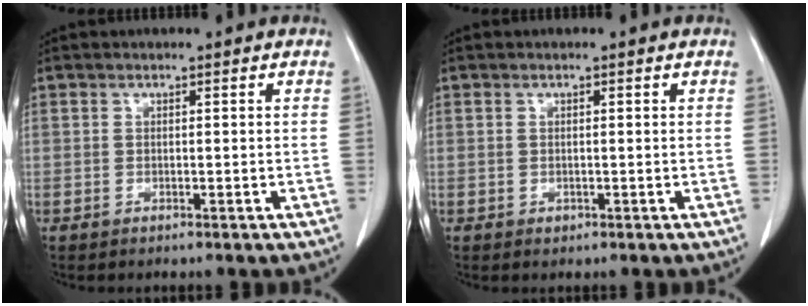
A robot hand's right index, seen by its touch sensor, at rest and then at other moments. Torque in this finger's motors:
{"motor_torque": [-0.03, 0.00, 0.01, 0.00]}